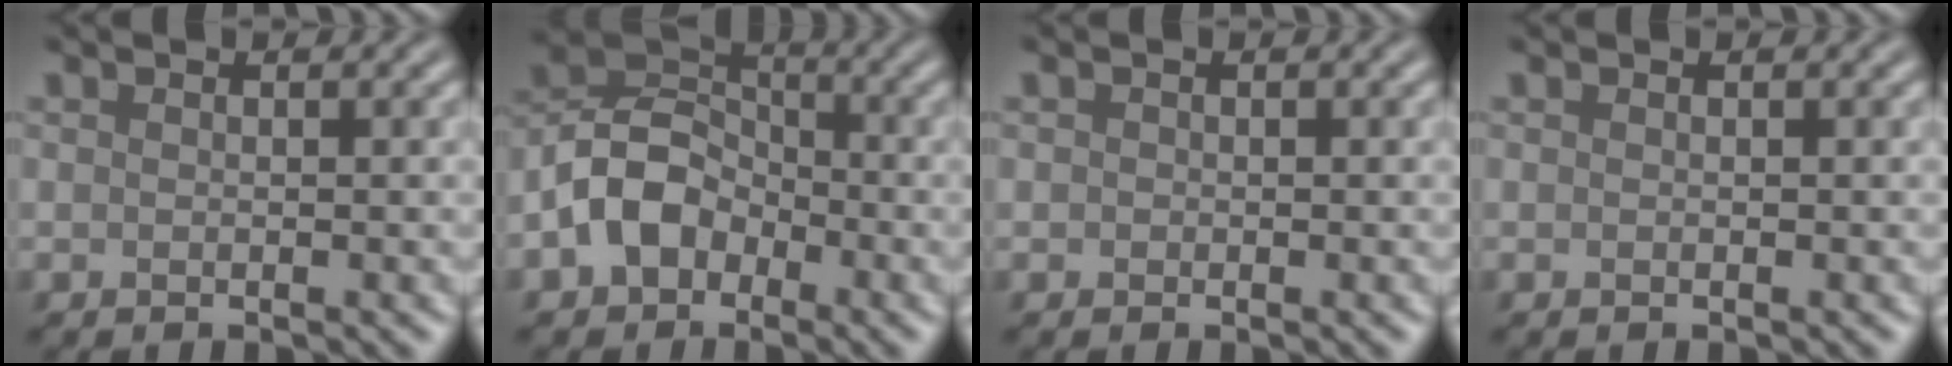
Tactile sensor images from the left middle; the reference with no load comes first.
{"total": 5.6, "force": [-2.4, 4.2, 3.0], "torque": [-0.055, 0.010, -0.060]}
{"total": 0.6, "force": [0.2, 0.6, 0.1], "torque": [0.005, 0.000, -0.007]}
{"total": 0.0}